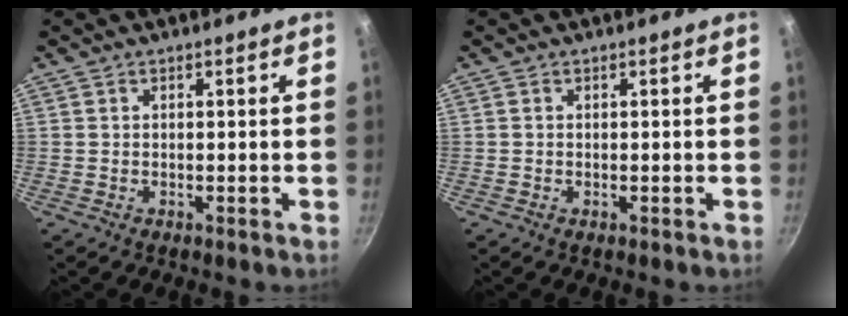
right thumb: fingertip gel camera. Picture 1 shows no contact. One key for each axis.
{"total": 0.0}